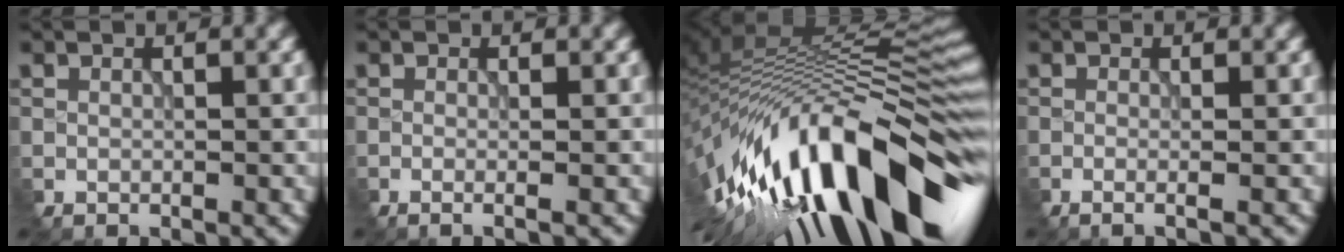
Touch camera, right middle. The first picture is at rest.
{"total": 1.5, "force": [-0.2, 0.6, 1.4], "torque": [-0.009, 0.001, -0.017]}
{"total": 15.5, "force": [-6.2, 6.6, 12.5], "torque": [-0.193, 0.014, -0.100]}
{"total": 1.8, "force": [-0.2, 0.8, 1.6], "torque": [-0.010, 0.004, -0.018]}